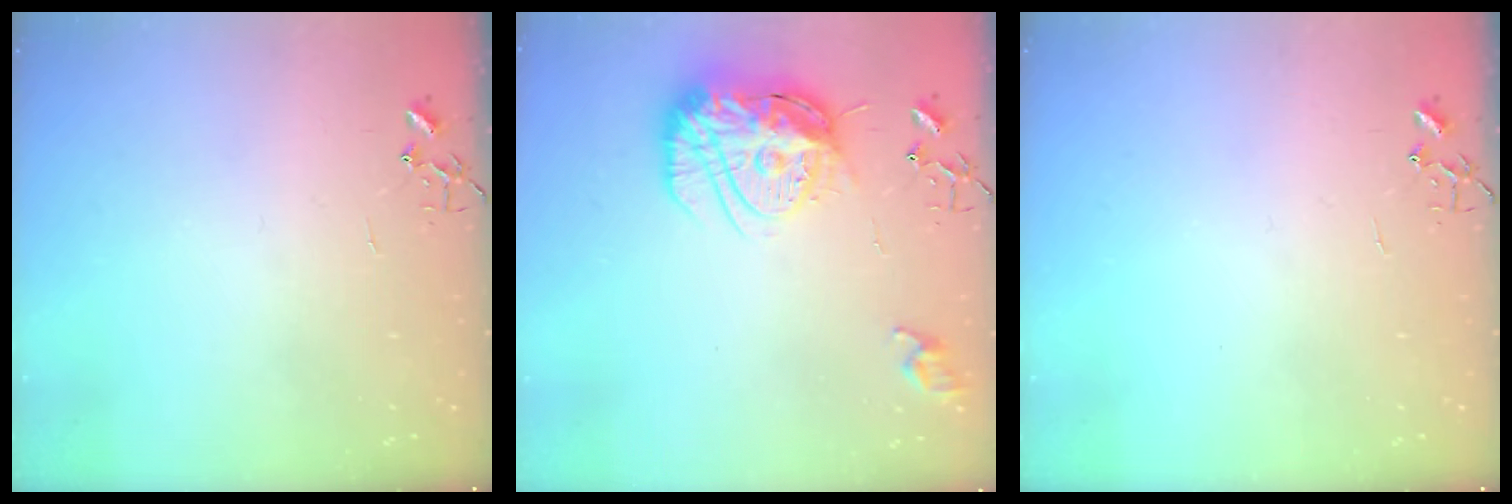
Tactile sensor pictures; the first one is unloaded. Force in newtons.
{"total": 17.6, "press": 17.5, "slide": 1.6}
{"total": 0.0}